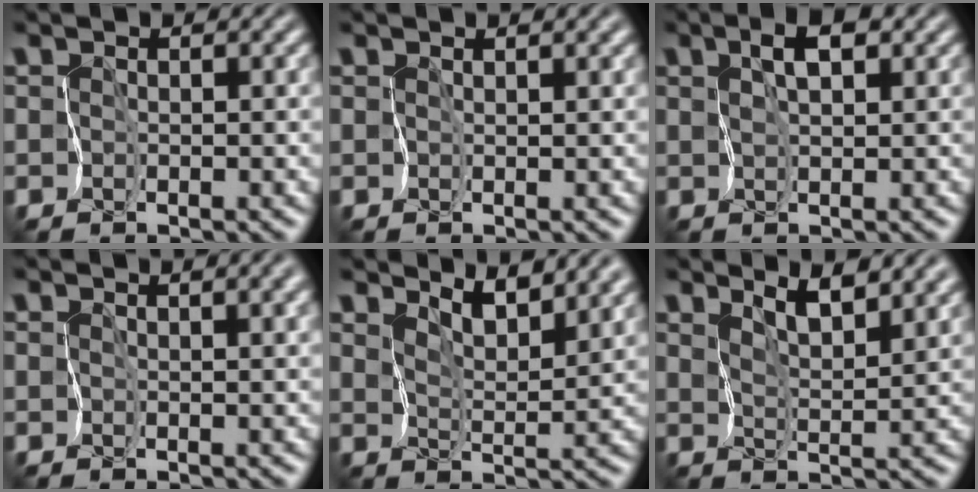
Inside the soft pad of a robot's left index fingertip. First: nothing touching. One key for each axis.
{"total": 1.6, "fx": 1.1, "fy": 0.4, "fz": 1.2, "tx": -0.012, "ty": 0.000, "tz": 0.022}
{"total": 2.9, "fx": 1.4, "fy": 1.1, "fz": 2.3, "tx": -0.040, "ty": 0.006, "tz": 0.025}
{"total": 4.4, "fx": 2.1, "fy": 1.8, "fz": 3.4, "tx": -0.037, "ty": 0.010, "tz": 0.029}
{"total": 4.2, "fx": 3.7, "fy": 0.7, "fz": 1.9, "tx": -0.040, "ty": -0.005, "tz": 0.064}
{"total": 3.9, "fx": 3.2, "fy": 0.6, "fz": 2.2, "tx": -0.038, "ty": 0.000, "tz": 0.059}